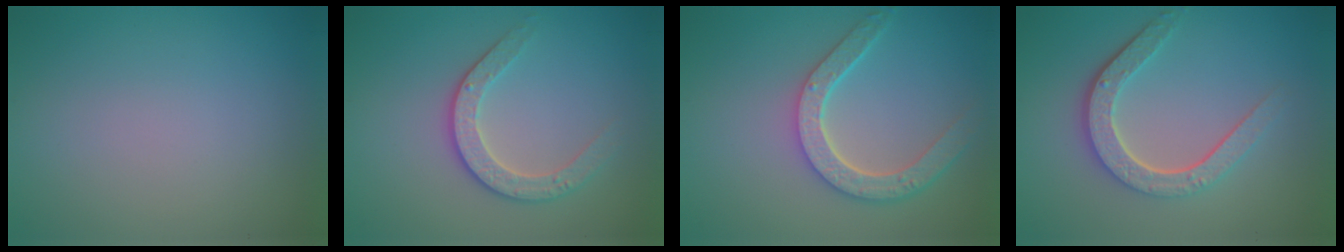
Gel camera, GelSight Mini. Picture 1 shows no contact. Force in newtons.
{"total": 2.9, "press": 2.7, "slide": 1.1}
{"total": 4.6, "press": 3.7, "slide": 2.7}
{"total": 4.6, "press": 3.6, "slide": 3.0}